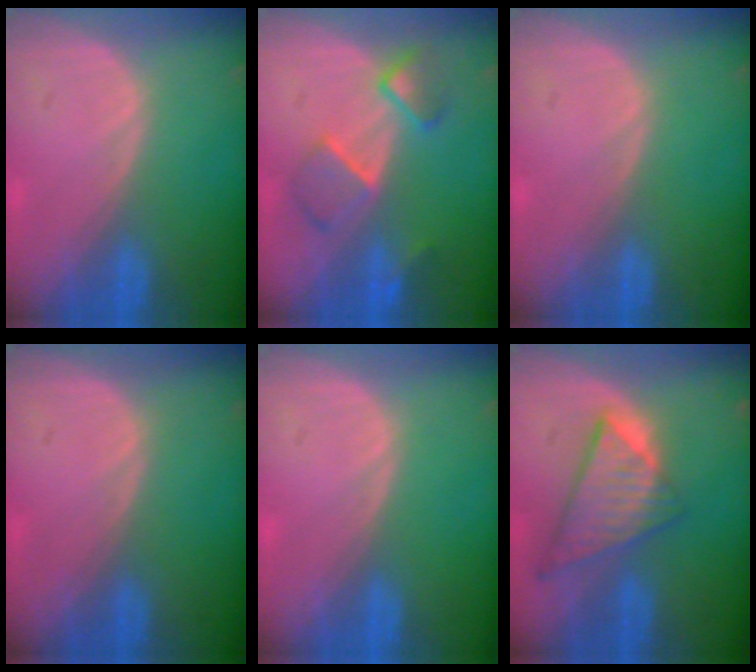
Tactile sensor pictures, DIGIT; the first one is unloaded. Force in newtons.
{"total": 5.8, "press": 5.8, "slide": 0.2}
{"total": 0.0}
{"total": 0.0}
{"total": 0.0}
{"total": 8.7, "press": 7.5, "slide": 4.5}